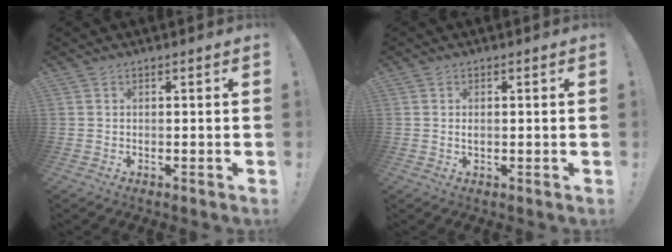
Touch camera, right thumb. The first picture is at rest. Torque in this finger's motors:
{"motor_torque": [-0.21, 0.05, -0.11, 0.09, 0.05]}